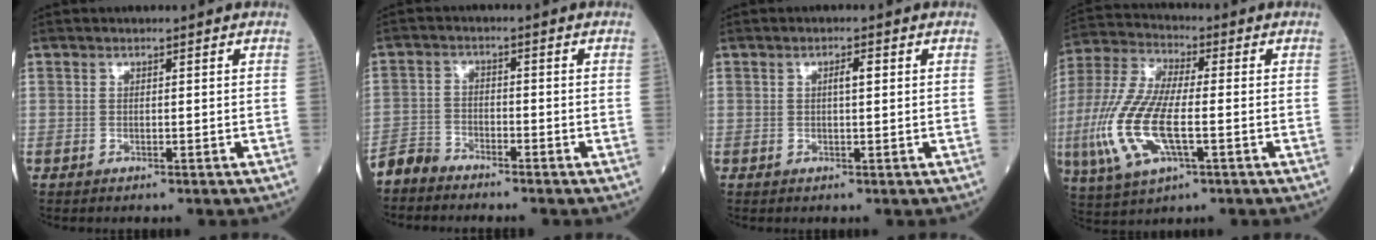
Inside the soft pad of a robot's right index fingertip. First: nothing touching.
{"total": 3.4, "force": [-3.3, 0.8, -0.1], "torque": [0.006, -0.006, -0.069]}
{"total": 1.7, "force": [0.4, 0.3, 1.6], "torque": [-0.027, 0.004, 0.005]}
{"total": 14.7, "force": [-3.2, 4.7, 13.6], "torque": [-0.308, -0.007, -0.061]}